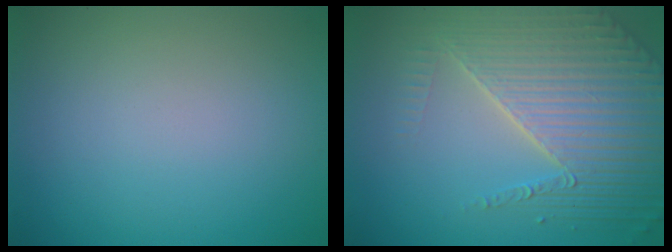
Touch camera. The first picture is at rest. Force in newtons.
{"total": 6.3, "press": 5.0, "slide": 3.7}